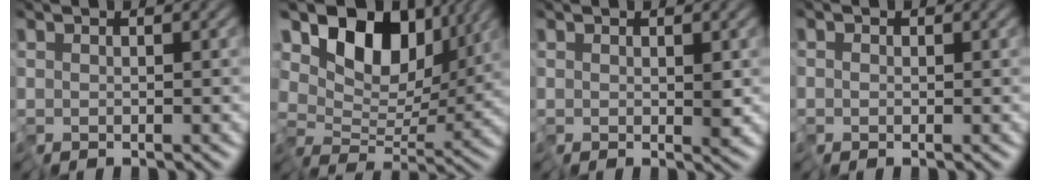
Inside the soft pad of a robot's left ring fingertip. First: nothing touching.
{"total": 9.6, "force": [4.5, 5.5, 6.4], "torque": [-0.114, 0.010, 0.074]}
{"total": 0.9, "force": [0.4, 0.4, 0.7], "torque": [-0.017, -0.001, 0.009]}
{"total": 0.6, "force": [-0.3, 0.5, 0.0], "torque": [0.003, 0.002, -0.008]}